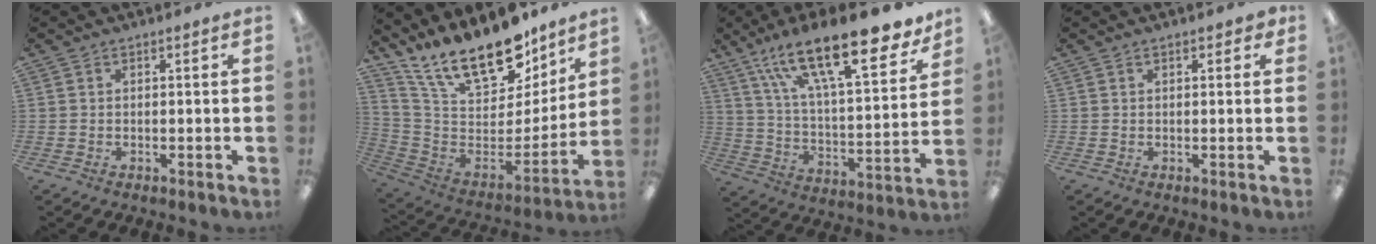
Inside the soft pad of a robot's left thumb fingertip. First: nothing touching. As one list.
[{"total": 22.3, "force": [17.1, 8.6, 11.4], "torque": [-0.200, -0.120, 0.306]}, {"total": 25.4, "force": [17.4, 7.6, 16.9], "torque": [-0.259, -0.109, 0.284]}, {"total": 1.7, "force": [1.0, 0.7, 1.1], "torque": [-0.006, -0.004, 0.014]}]